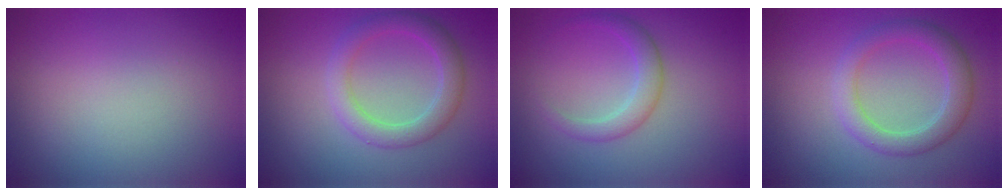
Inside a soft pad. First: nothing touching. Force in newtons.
{"total": 3.4, "press": 3.4, "slide": 0.2}
{"total": 2.2, "press": 2.2, "slide": 0.1}
{"total": 3.4, "press": 3.4, "slide": 0.1}